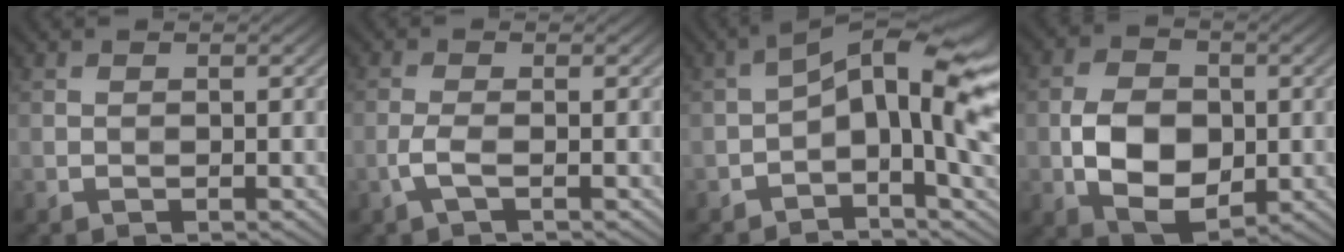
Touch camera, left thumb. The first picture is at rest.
{"total": 2.1, "force": [-0.9, 0.5, 1.9], "torque": [-0.046, 0.005, -0.025]}
{"total": 11.6, "force": [-0.3, 4.4, 10.7], "torque": [-0.166, 0.014, -0.021]}
{"total": 8.5, "force": [-1.1, 5.7, 6.1], "torque": [-0.123, -0.005, -0.024]}